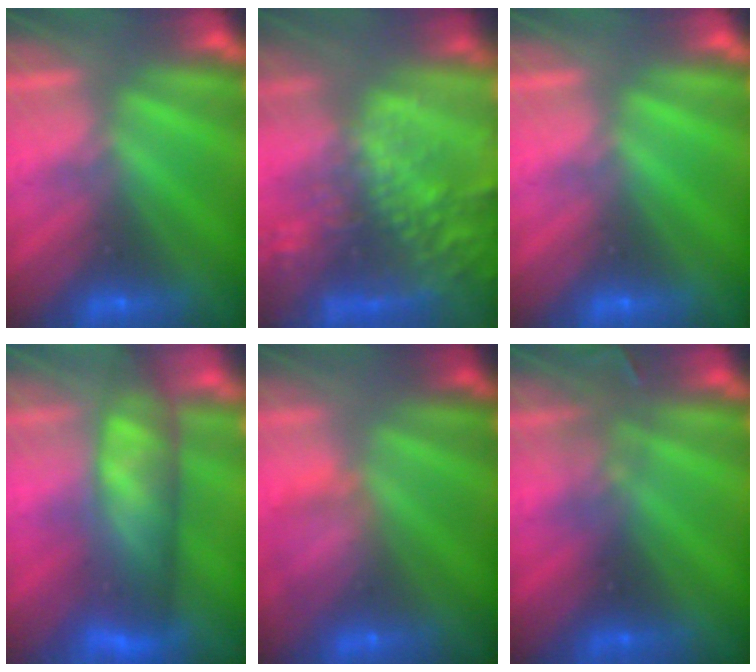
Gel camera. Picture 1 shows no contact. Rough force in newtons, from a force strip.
{"total": 9.6}
{"total": 0.0}
{"total": 10.5}
{"total": 5.9}
{"total": 2.9}